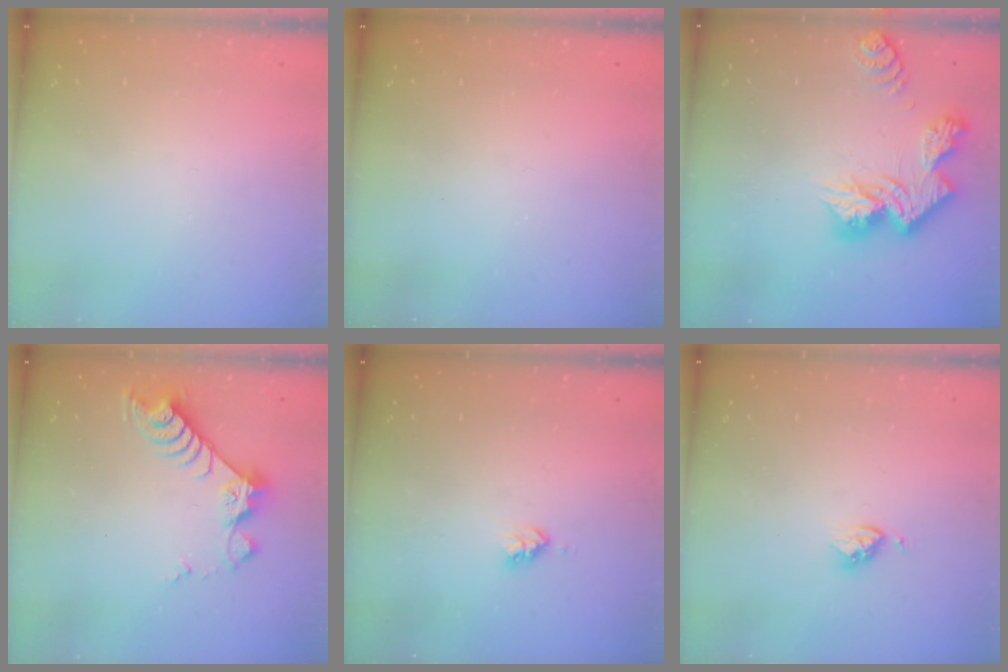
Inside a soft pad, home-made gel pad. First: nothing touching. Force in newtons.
{"total": 0.0}
{"total": 13.8, "press": 13.8, "slide": 0.4}
{"total": 9.5, "press": 9.5, "slide": 0.5}
{"total": 2.8, "press": 2.8, "slide": 0.3}
{"total": 4.0, "press": 4.0, "slide": 0.4}